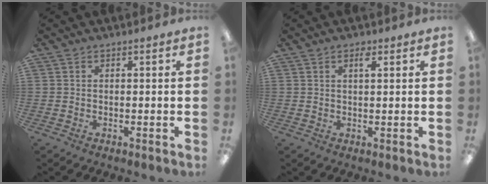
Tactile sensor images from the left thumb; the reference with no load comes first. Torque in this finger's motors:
{"motor_torque": [-0.10, 0.02, -0.14, 0.02, 0.00]}